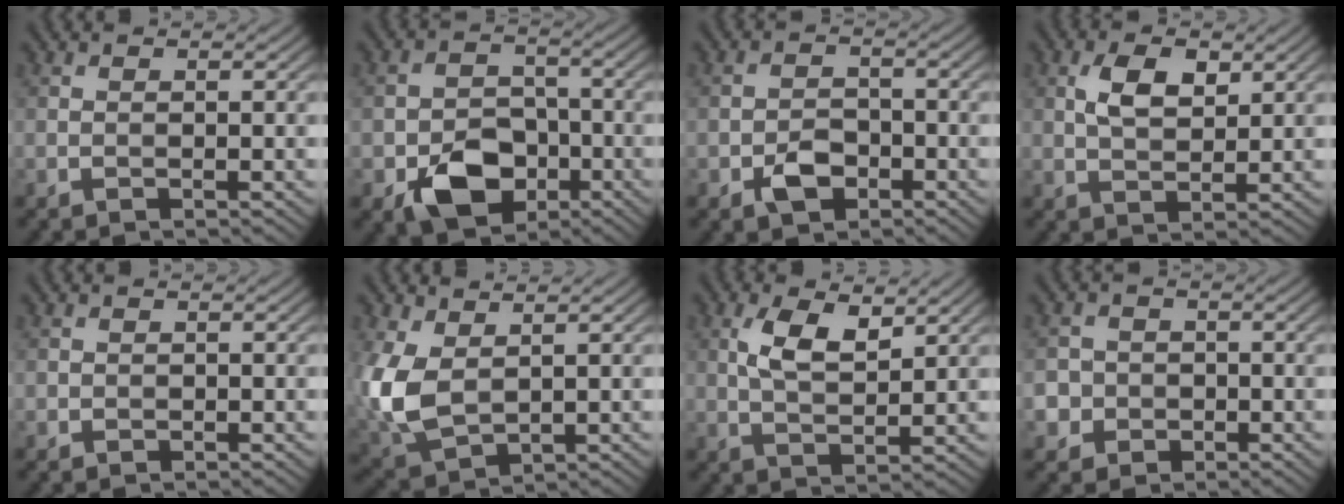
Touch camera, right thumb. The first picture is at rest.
{"total": 7.9, "force": [-3.8, 5.4, 4.2], "torque": [-0.077, -0.014, -0.070]}
{"total": 3.8, "force": [-2.1, 2.4, 2.0], "torque": [-0.036, -0.002, -0.043]}
{"total": 4.8, "force": [1.8, 2.5, 3.7], "torque": [-0.079, 0.004, 0.033]}
{"total": 0.7, "force": [-0.2, 0.6, 0.0], "torque": [0.001, -0.007, -0.006]}
{"total": 8.8, "force": [1.3, 5.7, 6.6], "torque": [-0.197, -0.010, 0.031]}
{"total": 5.6, "force": [2.4, 2.3, 4.5], "torque": [-0.099, -0.001, 0.046]}
{"total": 3.9, "force": [-1.2, 3.6, 0.6], "torque": [-0.010, 0.004, -0.039]}